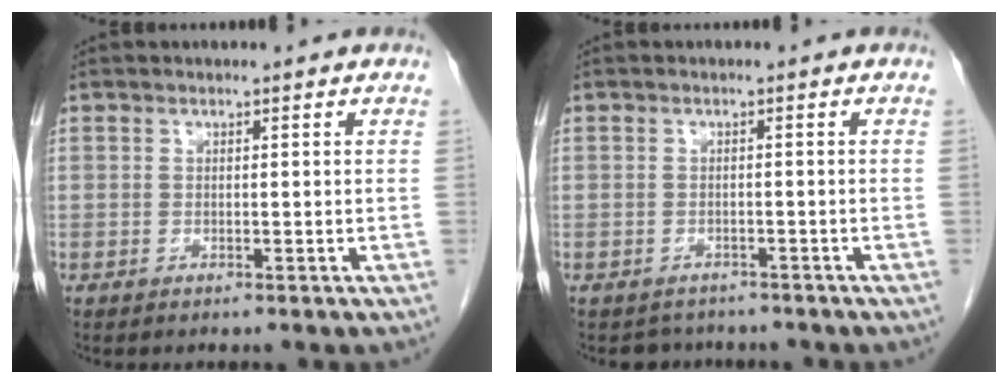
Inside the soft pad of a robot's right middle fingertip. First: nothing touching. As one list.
[{"total": 3.2, "force": [-2.9, 1.4, -0.1], "torque": [-0.004, 0.002, -0.040]}]